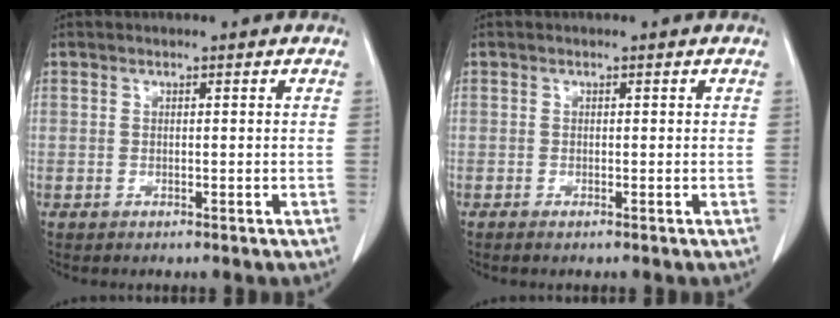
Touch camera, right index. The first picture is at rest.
{"total": 0.5, "force": [-0.4, 0.0, 0.4], "torque": [-0.007, -0.002, -0.007]}